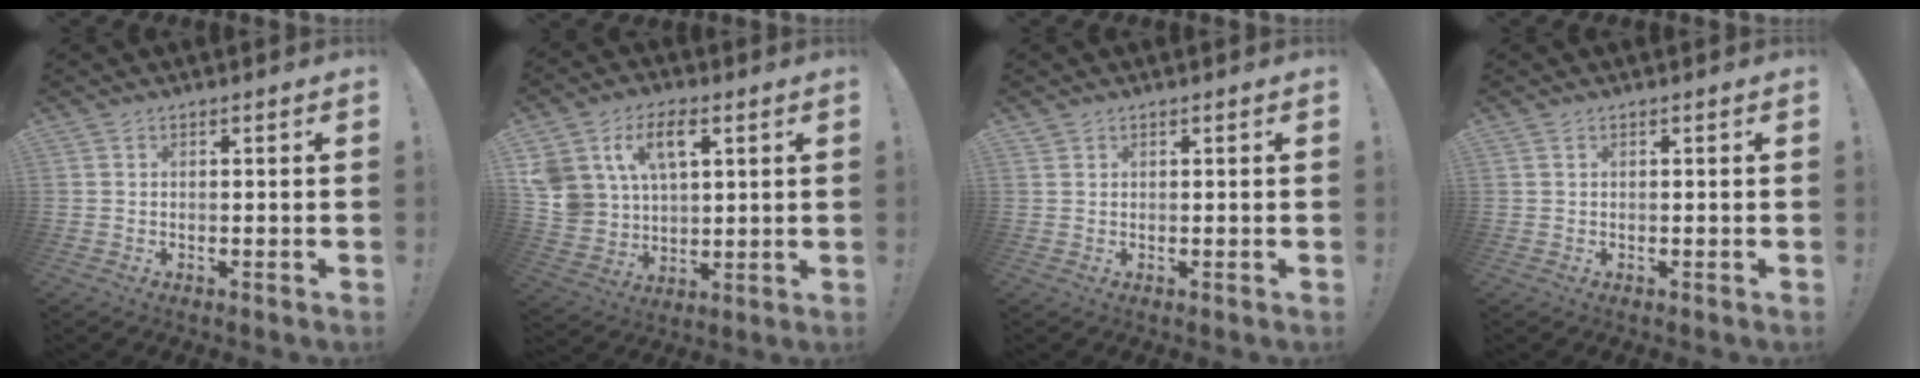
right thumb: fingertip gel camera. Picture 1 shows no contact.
{"total": 13.2, "force": [6.2, 9.2, 7.2], "torque": [-0.129, -0.024, 0.120]}
{"total": 0.8, "force": [0.7, 0.4, 0.2], "torque": [0.005, -0.004, 0.011]}
{"total": 0.0}